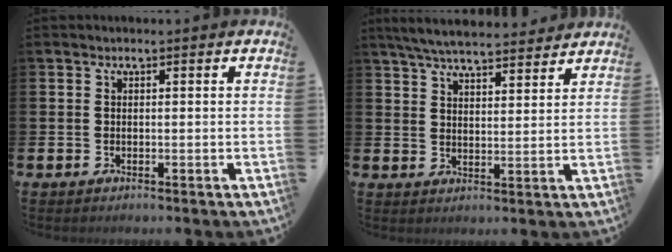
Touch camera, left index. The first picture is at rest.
{"total": 6.1, "force": [5.9, 0.7, 1.5], "torque": [-0.041, -0.027, 0.106]}